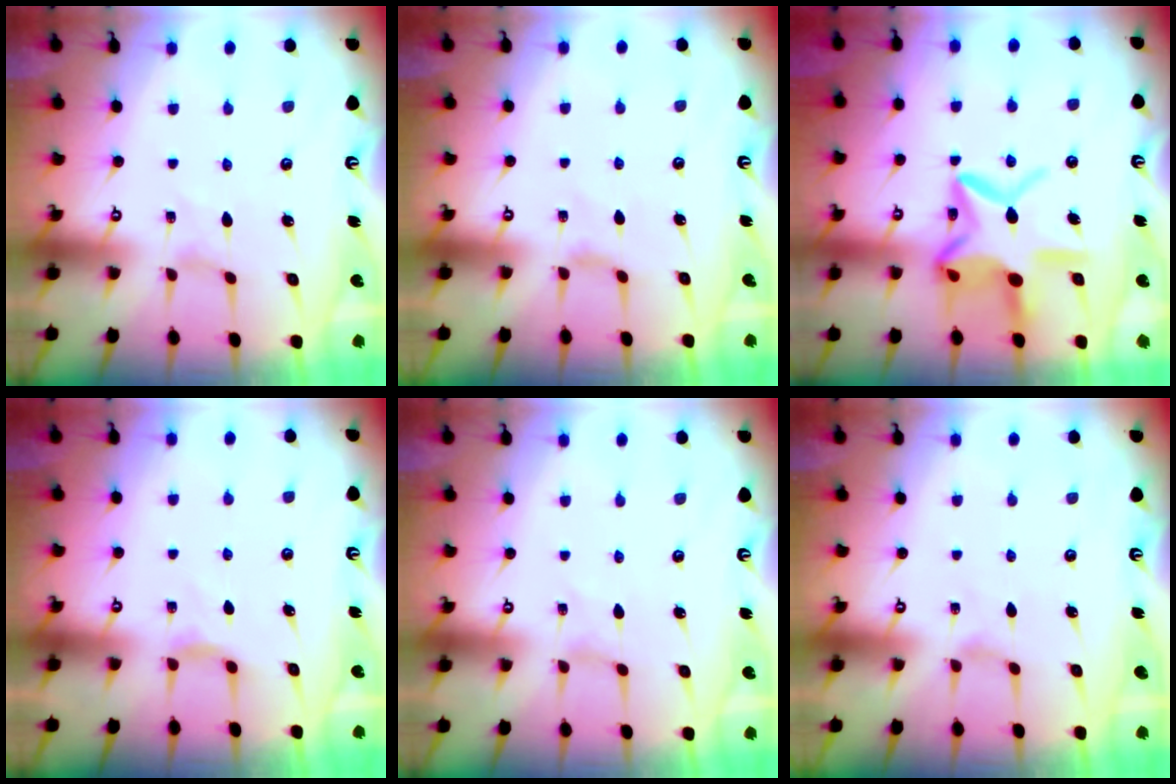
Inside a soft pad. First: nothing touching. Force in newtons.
{"total": 1.1, "press": 1.1, "slide": 0.4}
{"total": 16.7, "press": 16.7, "slide": 1.3}
{"total": 3.0, "press": 3.0, "slide": 0.5}
{"total": 0.0}
{"total": 0.0}